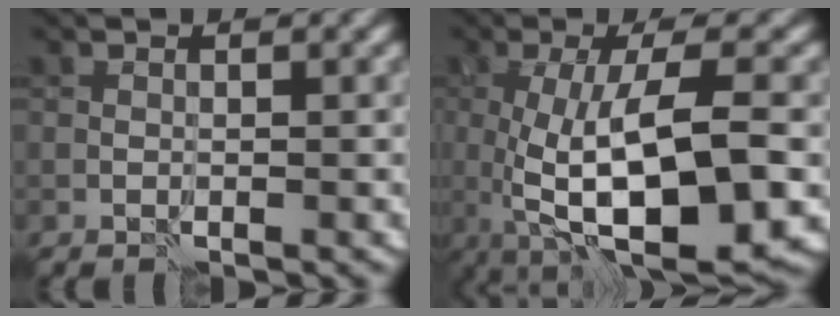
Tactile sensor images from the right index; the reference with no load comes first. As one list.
[{"total": 11.4, "force": [-1.6, 3.7, 10.7], "torque": [-0.174, -0.013, -0.023]}]